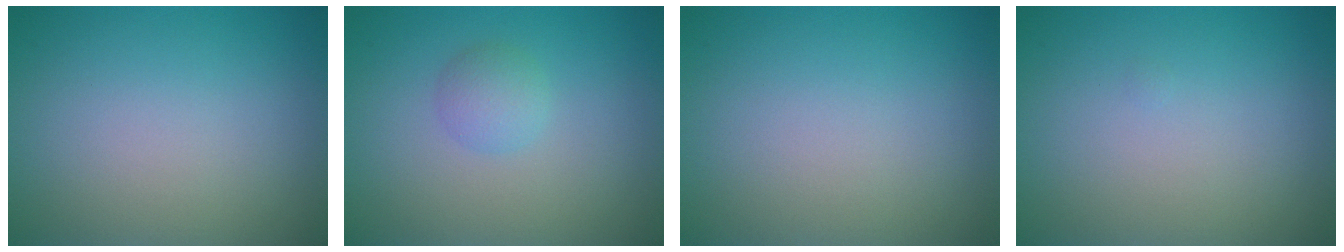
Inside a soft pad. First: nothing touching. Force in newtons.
{"total": 1.7, "press": 1.7, "slide": 0.0}
{"total": 0.0}
{"total": 0.0}